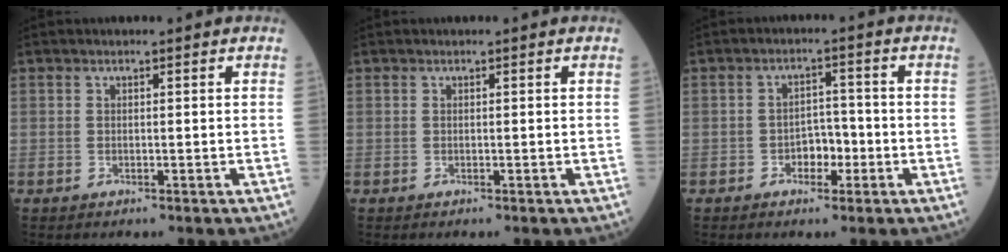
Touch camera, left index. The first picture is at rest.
{"total": 0.0}
{"total": 3.7, "force": [-1.5, 2.3, 2.5], "torque": [-0.035, 0.010, -0.028]}